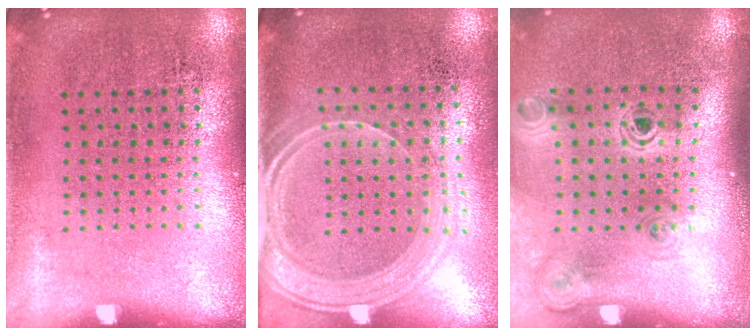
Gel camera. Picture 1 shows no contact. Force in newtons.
{"total": 1.9, "press": 1.6, "slide": 1.0}
{"total": 1.2, "press": 1.2, "slide": 0.3}